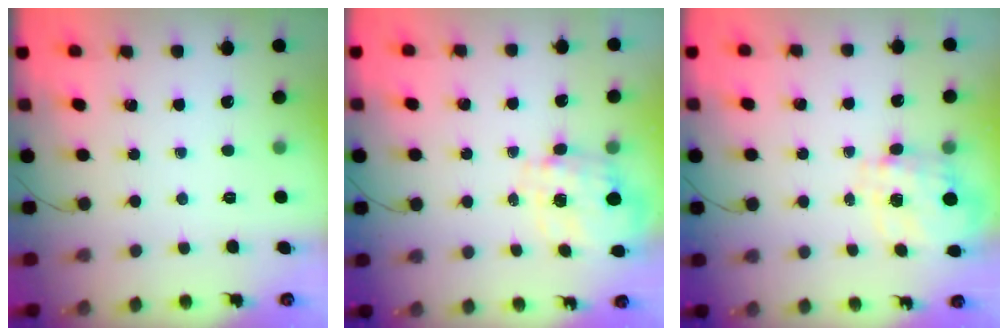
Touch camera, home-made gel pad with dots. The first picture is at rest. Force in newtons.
{"total": 2.8, "press": 2.6, "slide": 1.1}
{"total": 3.6, "press": 3.4, "slide": 1.0}